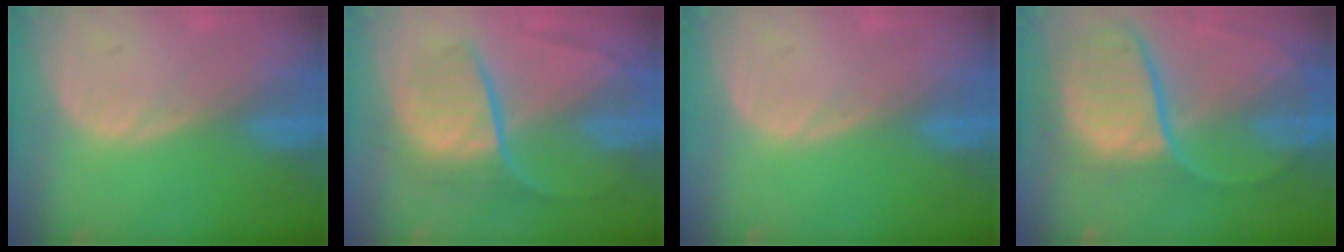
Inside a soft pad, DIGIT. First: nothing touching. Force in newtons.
{"total": 8.9, "press": 7.6, "slide": 4.6}
{"total": 0.0}
{"total": 11.8, "press": 9.8, "slide": 6.6}